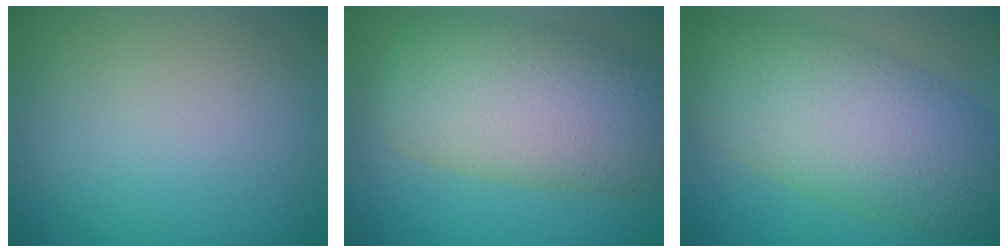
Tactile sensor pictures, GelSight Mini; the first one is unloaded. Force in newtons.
{"total": 10.1, "press": 10.1, "slide": 0.9}
{"total": 10.0, "press": 10.0, "slide": 0.1}